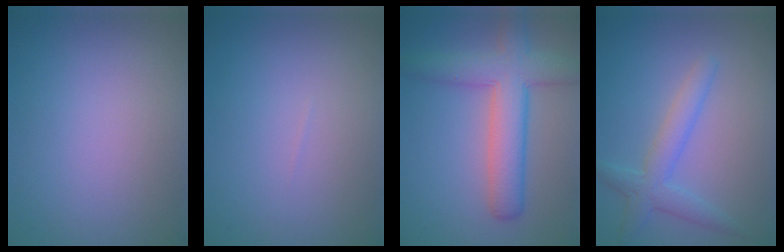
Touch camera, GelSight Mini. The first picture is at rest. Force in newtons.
{"total": 0.0}
{"total": 6.1, "press": 6.1, "slide": 0.3}
{"total": 2.1, "press": 2.1, "slide": 0.1}